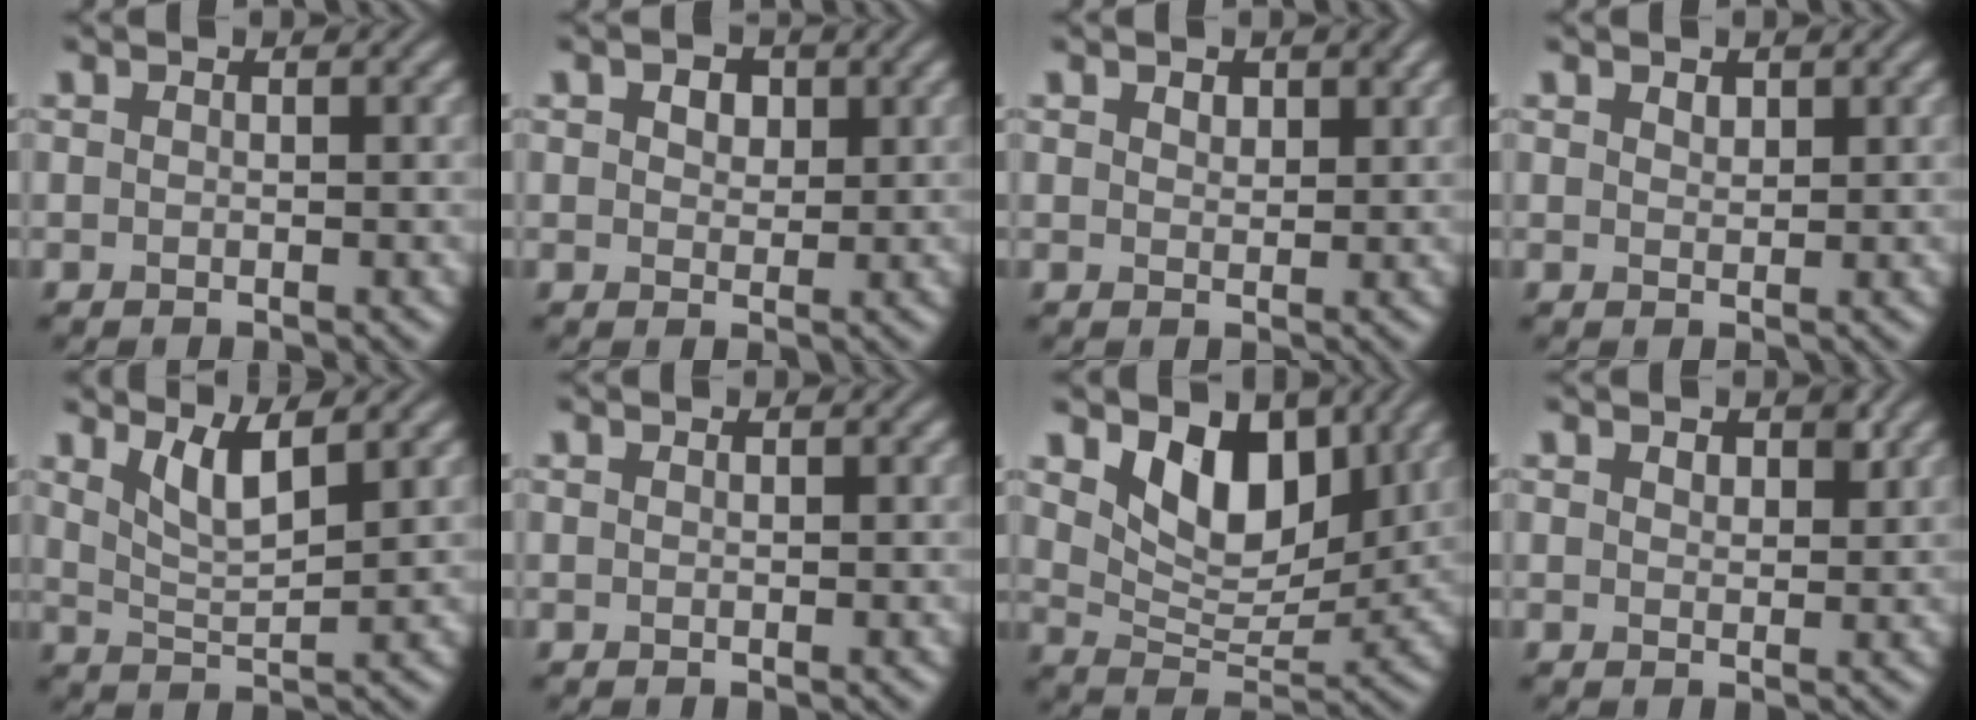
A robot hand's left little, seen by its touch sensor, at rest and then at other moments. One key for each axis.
{"total": 2.8, "fx": 1.4, "fy": 1.8, "fz": 1.6, "tx": -0.026, "ty": 0.006, "tz": 0.010}
{"total": 1.3, "fx": 0.9, "fy": 0.7, "fz": 0.6, "tx": -0.011, "ty": 0.000, "tz": 0.018}
{"total": 0.9, "fx": 0.7, "fy": 0.4, "fz": 0.3, "tx": -0.008, "ty": 0.001, "tz": 0.013}
{"total": 3.4, "fx": 2.2, "fy": 0.7, "fz": 2.5, "tx": -0.050, "ty": -0.005, "tz": 0.045}
{"total": 0.0}
{"total": 6.9, "fx": 3.1, "fy": 4.1, "fz": 4.6, "tx": -0.082, "ty": -0.017, "tz": 0.050}
{"total": 1.6, "fx": 1.1, "fy": 0.9, "fz": 0.8, "tx": -0.013, "ty": 0.000, "tz": 0.020}